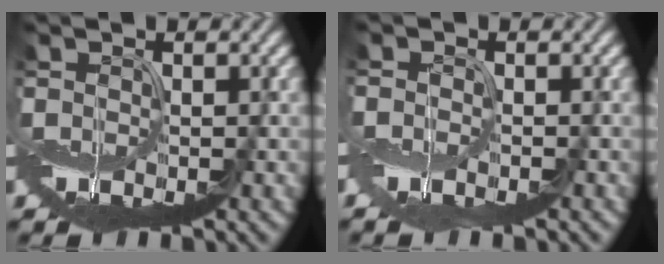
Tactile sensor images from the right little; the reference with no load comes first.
{"total": 1.9, "force": [-1.4, 0.8, 1.1], "torque": [-0.022, -0.005, -0.027]}